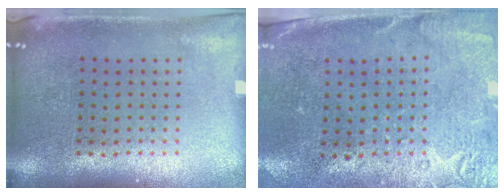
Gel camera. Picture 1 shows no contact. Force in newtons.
{"total": 2.7, "press": 2.3, "slide": 1.5}